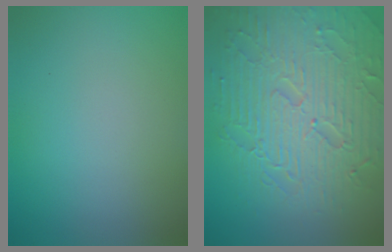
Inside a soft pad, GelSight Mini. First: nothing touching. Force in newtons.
{"total": 9.0, "press": 6.2, "slide": 6.6}